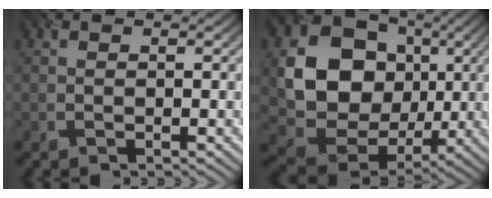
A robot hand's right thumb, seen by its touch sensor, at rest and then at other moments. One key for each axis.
{"total": 14.7, "fx": 1.7, "fy": 12.4, "fz": 7.6, "tx": -0.168, "ty": -0.012, "tz": 0.030}